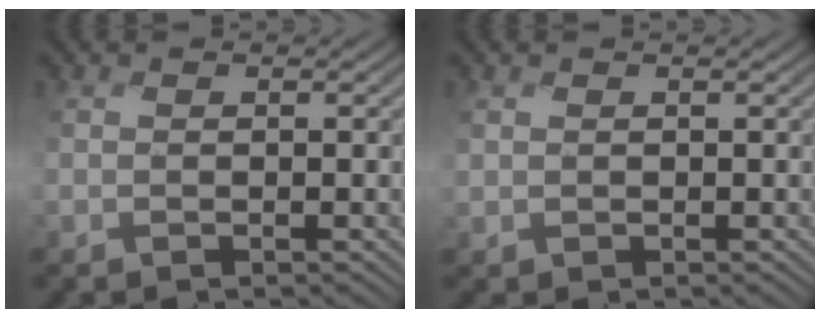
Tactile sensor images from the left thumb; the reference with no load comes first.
{"total": 0.7, "force": [0.3, 0.7, 0.1], "torque": [-0.013, -0.002, 0.005]}